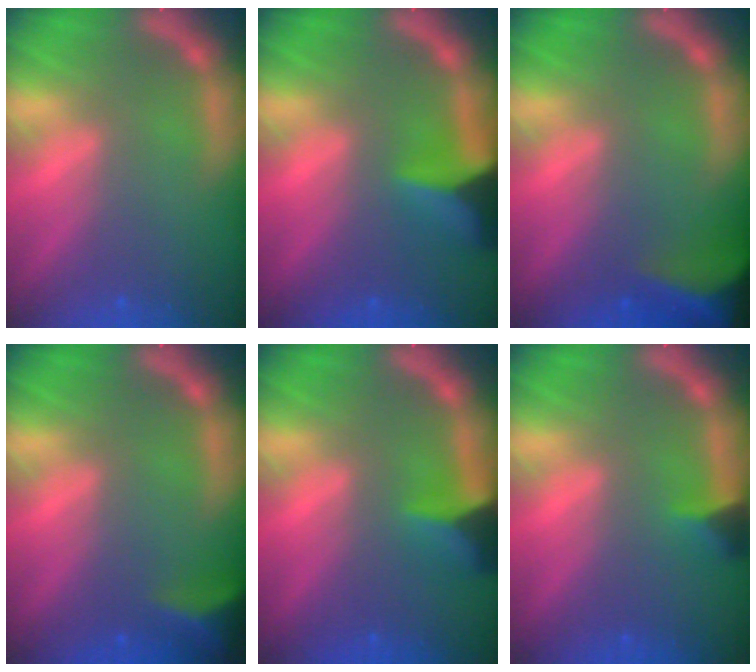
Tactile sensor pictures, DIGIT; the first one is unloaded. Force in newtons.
{"total": 6.0}
{"total": 10.0}
{"total": 4.5}
{"total": 4.0}
{"total": 1.9}